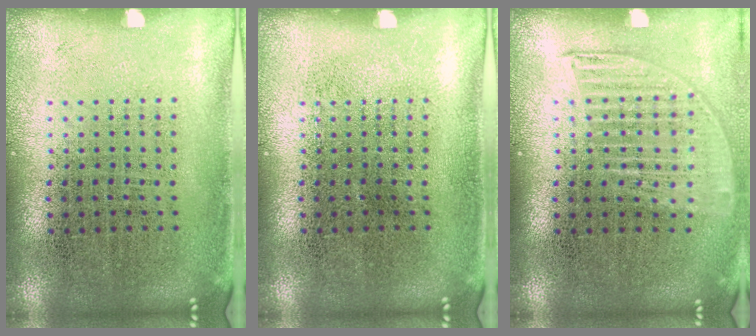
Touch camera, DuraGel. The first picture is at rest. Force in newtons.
{"total": 0.0}
{"total": 1.2, "press": 1.0, "slide": 0.6}